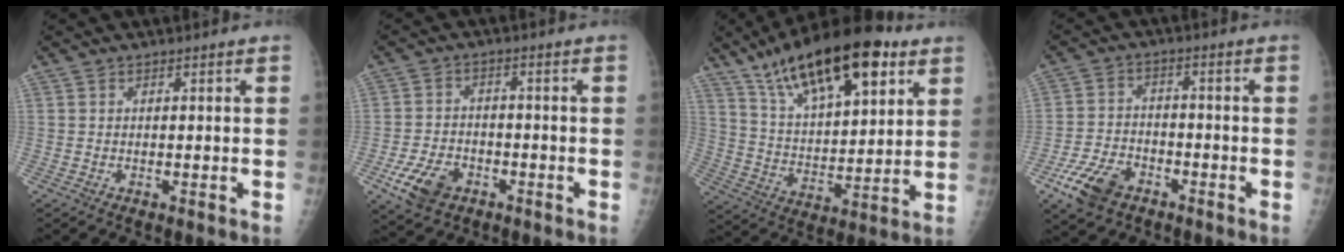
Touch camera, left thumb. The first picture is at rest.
{"total": 8.1, "force": [-3.9, 5.3, 4.6], "torque": [-0.082, 0.013, -0.066]}
{"total": 23.7, "force": [13.6, 9.2, 17.2], "torque": [-0.259, -0.036, 0.235]}
{"total": 9.2, "force": [-5.3, 5.7, 4.9], "torque": [-0.091, 0.018, -0.096]}